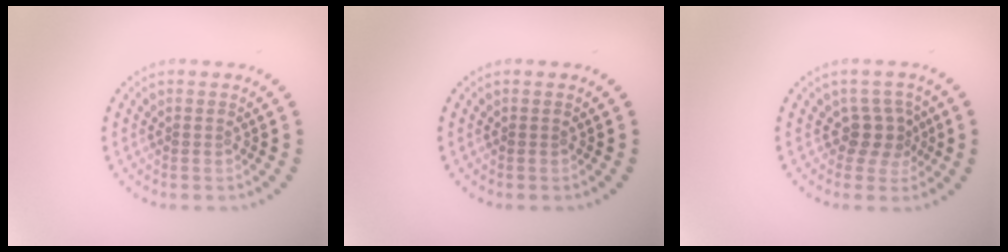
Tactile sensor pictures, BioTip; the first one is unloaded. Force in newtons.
{"total": 0.0}
{"total": 2.6, "press": 2.0, "slide": 1.6}